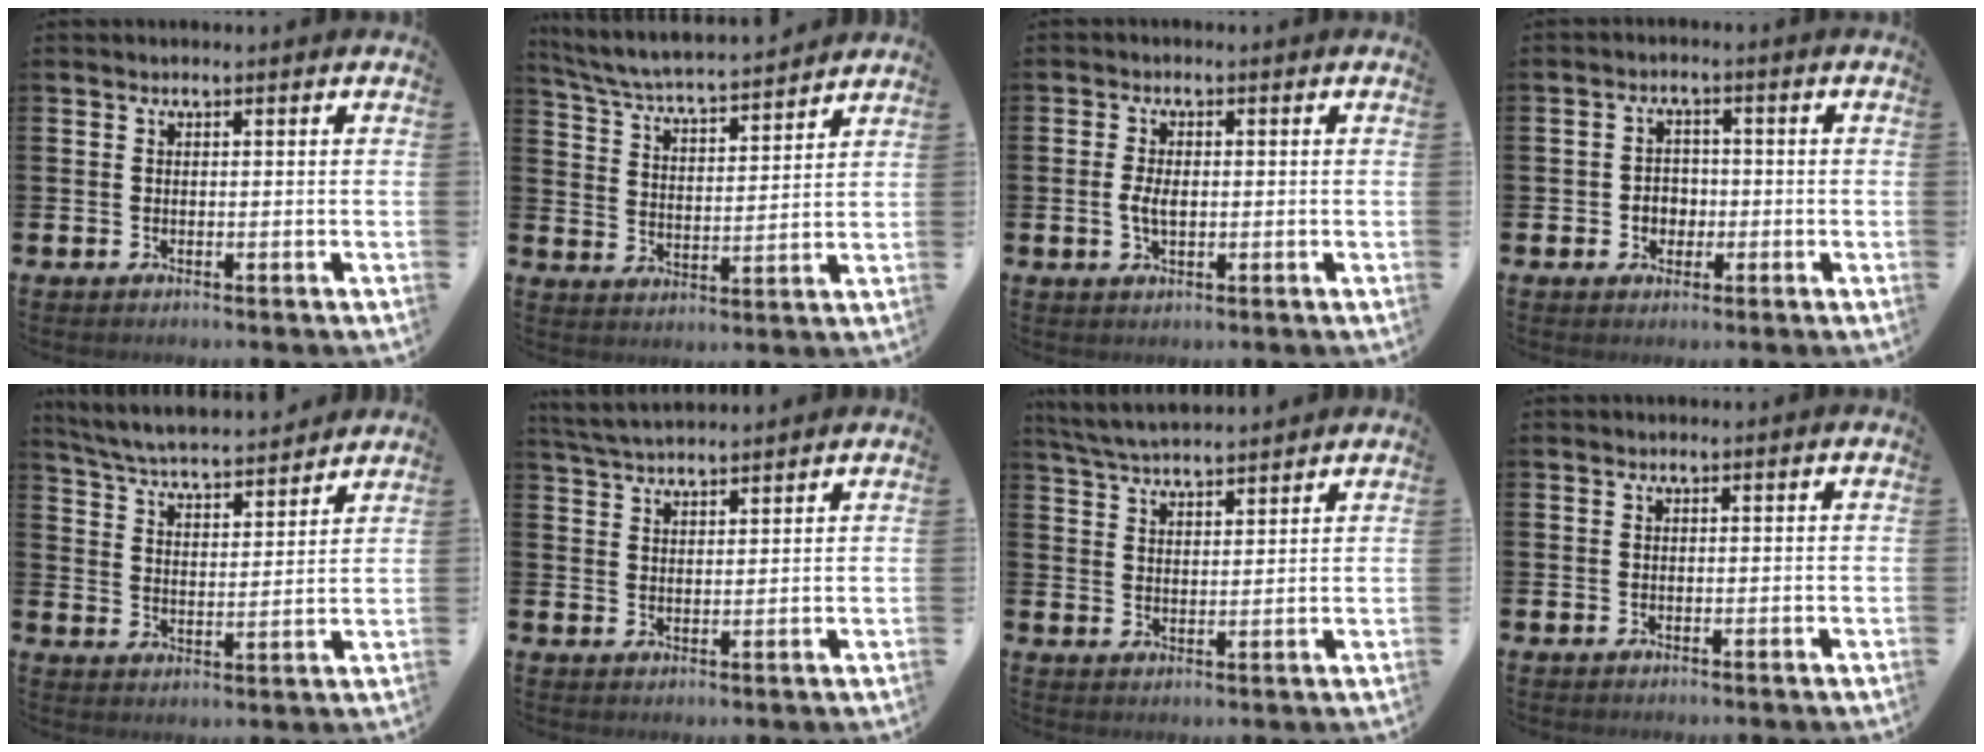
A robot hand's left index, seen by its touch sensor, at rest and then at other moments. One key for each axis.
{"total": 5.5, "fx": 5.3, "fy": 0.2, "fz": 1.3, "tx": -0.049, "ty": -0.045, "tz": 0.087}
{"total": 2.8, "fx": -0.2, "fy": 1.5, "fz": 2.4, "tx": -0.042, "ty": 0.005, "tz": -0.006}
{"total": 2.2, "fx": -0.8, "fy": 2.0, "fz": 0.6, "tx": -0.013, "ty": 0.006, "tz": -0.022}
{"total": 5.9, "fx": 5.7, "fy": 0.4, "fz": 1.3, "tx": -0.046, "ty": -0.046, "tz": 0.098}
{"total": 4.3, "fx": 4.2, "fy": 0.5, "fz": 0.7, "tx": -0.027, "ty": -0.016, "tz": 0.076}
{"total": 5.1, "fx": 5.1, "fy": 0.4, "fz": 0.9, "tx": -0.034, "ty": -0.025, "tz": 0.091}
{"total": 0.0}